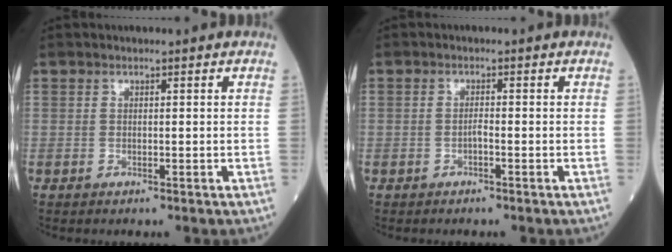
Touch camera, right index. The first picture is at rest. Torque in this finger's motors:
{"motor_torque": [0.12, -0.06, 0.12, 0.01]}